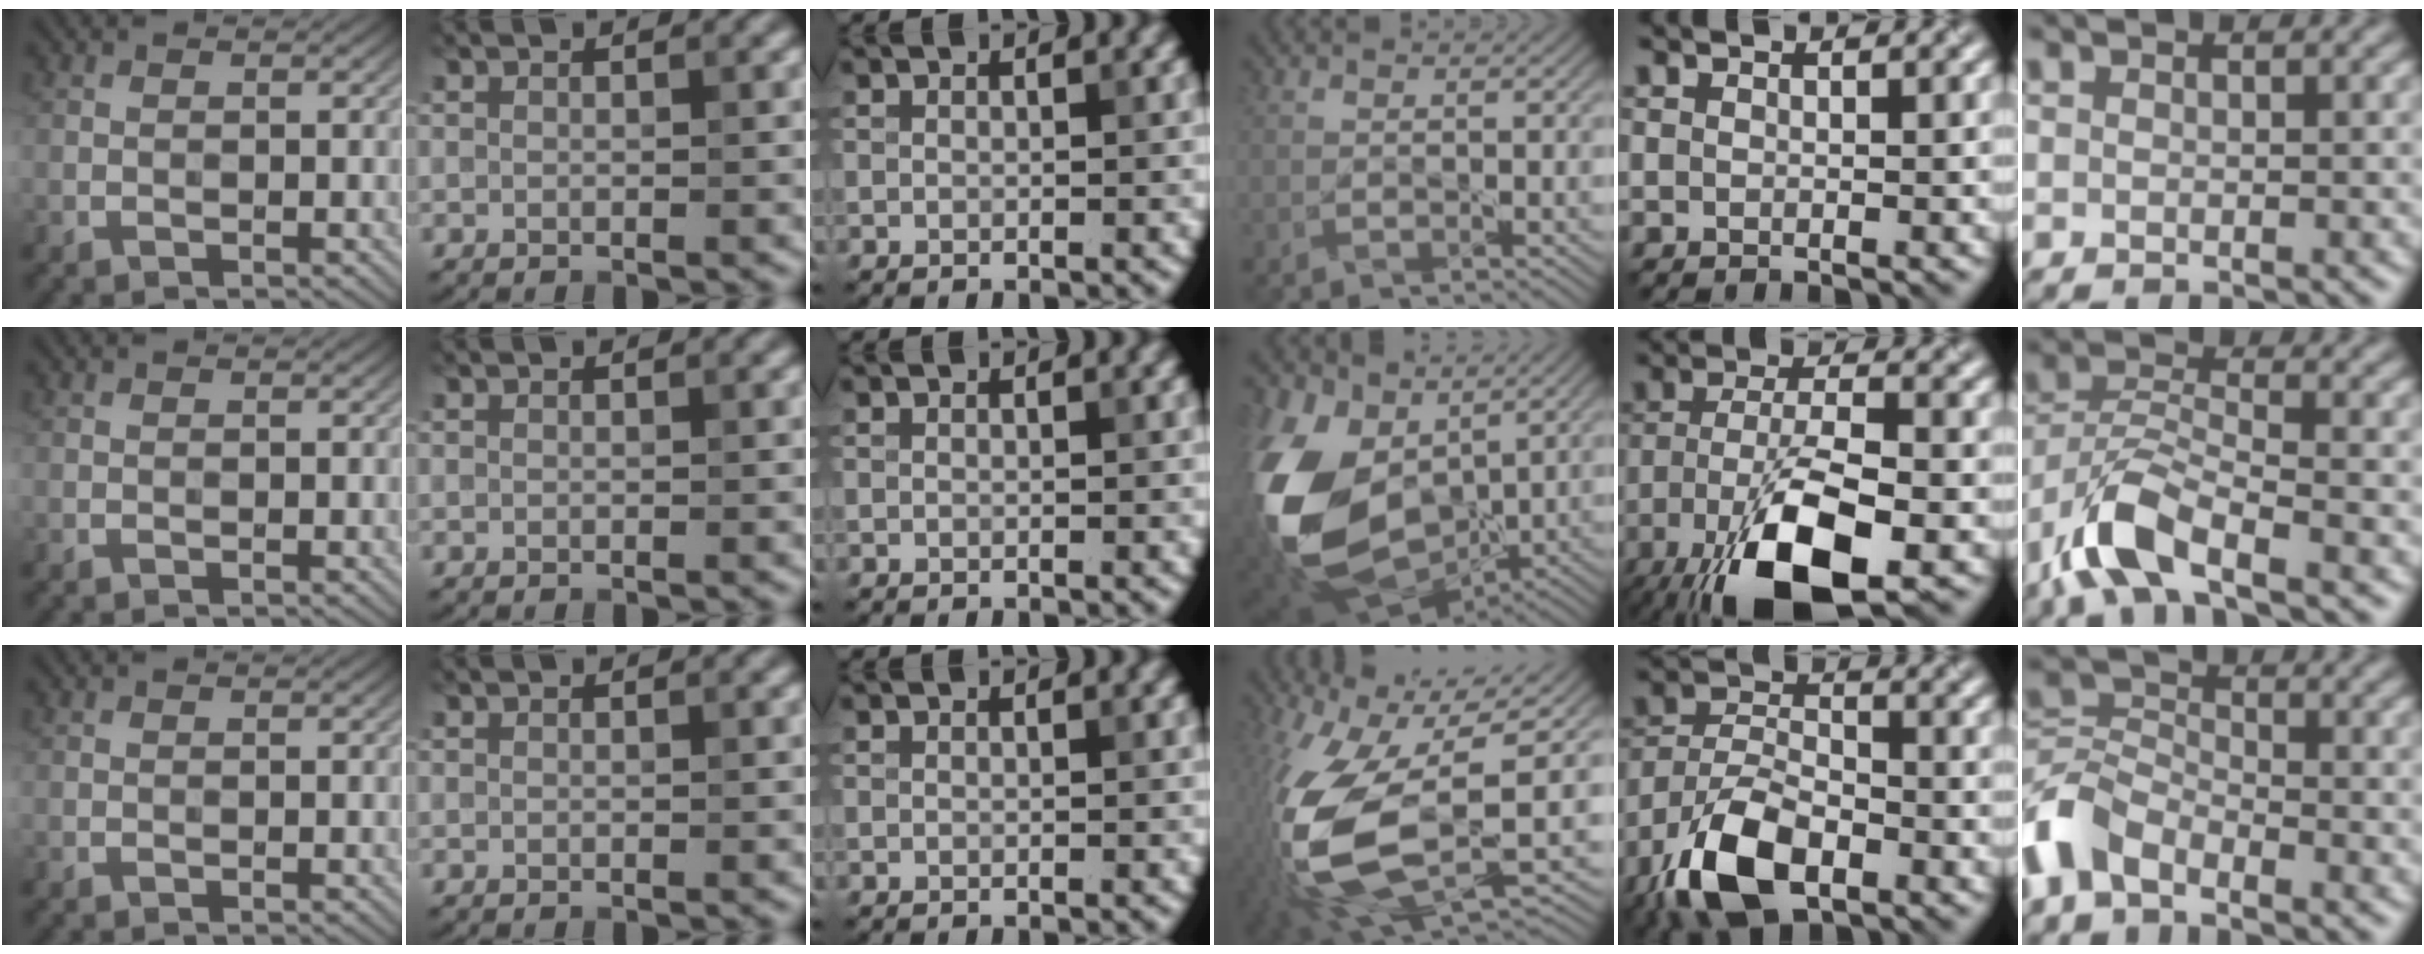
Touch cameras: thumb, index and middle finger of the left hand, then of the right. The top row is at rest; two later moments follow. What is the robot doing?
{"motion": "lift_and_place", "object": "knife"}